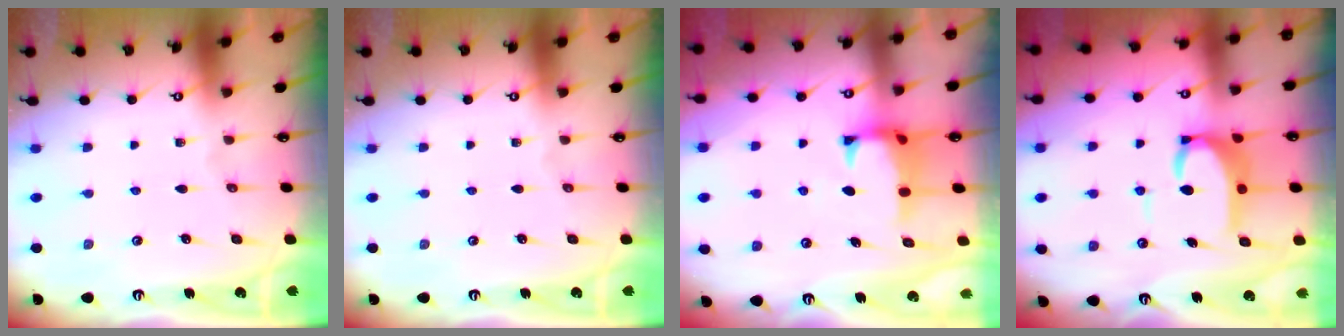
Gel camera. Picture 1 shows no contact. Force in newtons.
{"total": 0.0}
{"total": 0.8, "press": 0.2, "slide": 0.8}
{"total": 6.8, "press": 6.8, "slide": 0.9}